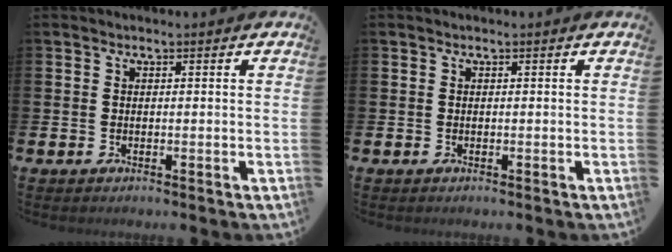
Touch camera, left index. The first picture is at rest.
{"total": 0.0}